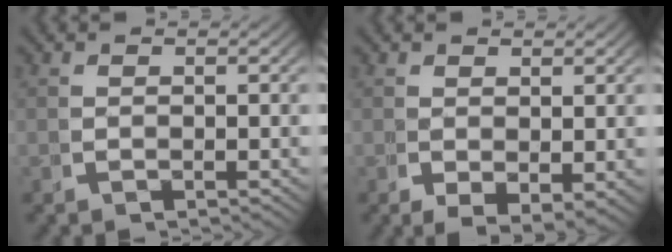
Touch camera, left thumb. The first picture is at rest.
{"total": 1.4, "force": [0.3, 0.7, 1.2], "torque": [-0.012, -0.014, 0.018]}